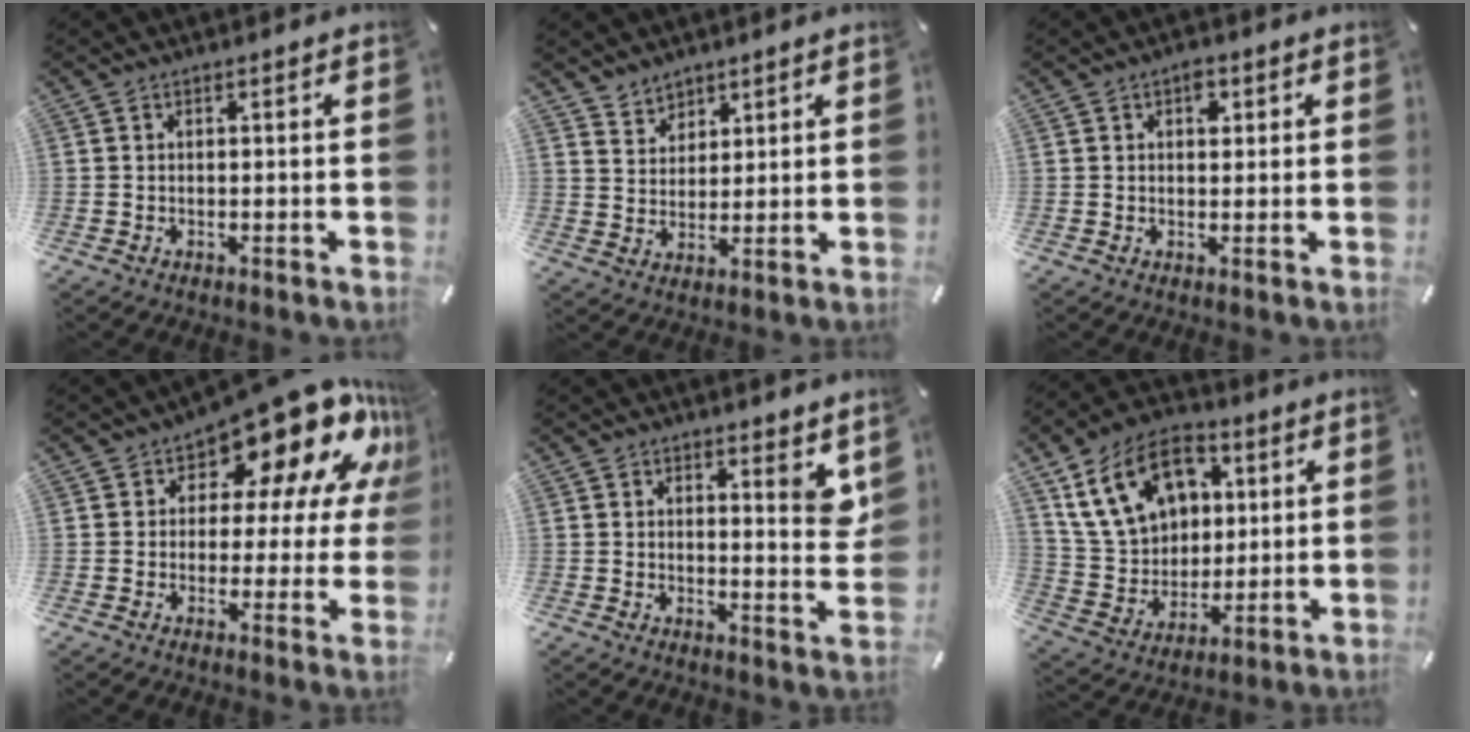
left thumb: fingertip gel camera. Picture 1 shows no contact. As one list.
[{"total": 5.1, "force": [3.8, 3.3, -0.7], "torque": [0.002, -0.025, 0.074]}, {"total": 2.8, "force": [1.1, 1.8, 1.8], "torque": [-0.015, -0.003, 0.012]}, {"total": 18.1, "force": [11.7, 8.5, 10.8], "torque": [-0.151, -0.089, 0.197]}, {"total": 5.6, "force": [3.9, 2.2, 3.5], "torque": [-0.029, -0.035, 0.060]}, {"total": 17.7, "force": [7.0, 13.4, 9.3], "torque": [-0.187, -0.010, 0.138]}]